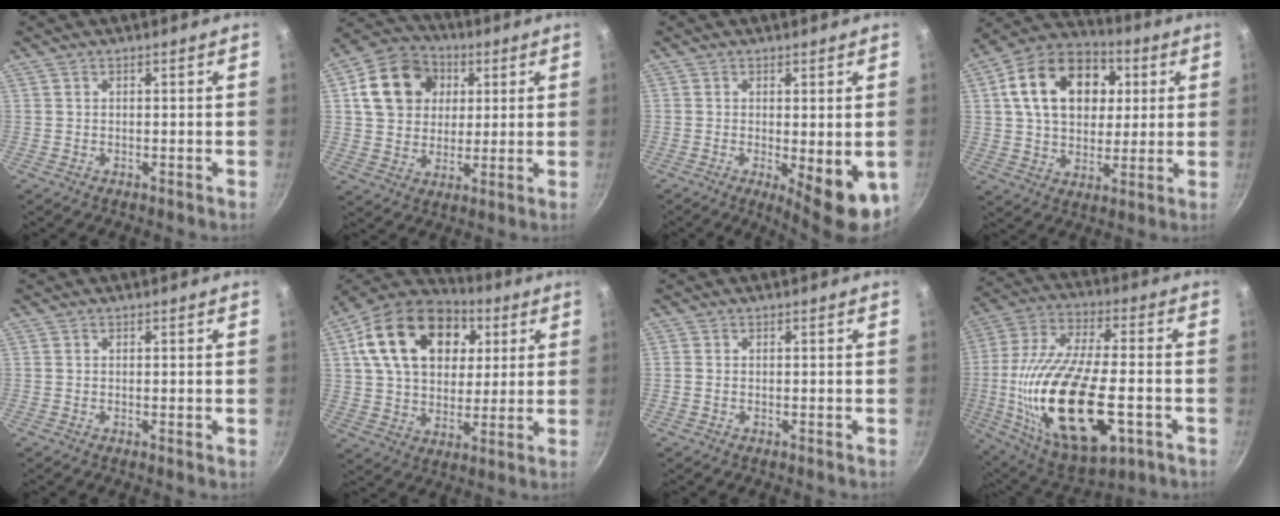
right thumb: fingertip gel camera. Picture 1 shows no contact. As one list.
[{"total": 15.3, "force": [4.2, 12.5, 7.8], "torque": [-0.117, 0.014, 0.063]}, {"total": 9.4, "force": [-2.1, 3.0, 8.7], "torque": [-0.100, -0.010, -0.018]}, {"total": 20.1, "force": [5.1, 14.4, 13.0], "torque": [-0.191, 0.015, 0.075]}, {"total": 0.0}, {"total": 23.0, "force": [7.5, 15.9, 14.8], "torque": [-0.234, 0.004, 0.119]}, {"total": 0.6, "force": [-0.1, 0.4, 0.4], "torque": [-0.010, 0.002, -0.004]}, {"total": 28.4, "force": [-6.5, 12.3, 24.7], "torque": [-0.470, 0.007, -0.102]}]